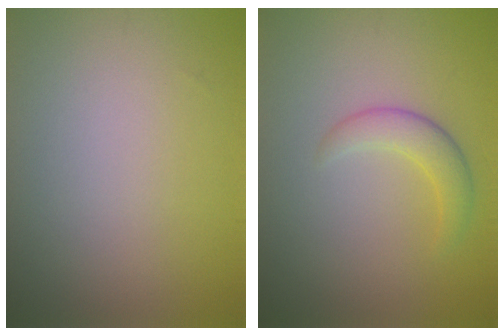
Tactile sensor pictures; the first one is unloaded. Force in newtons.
{"total": 2.4, "press": 2.4, "slide": 0.2}